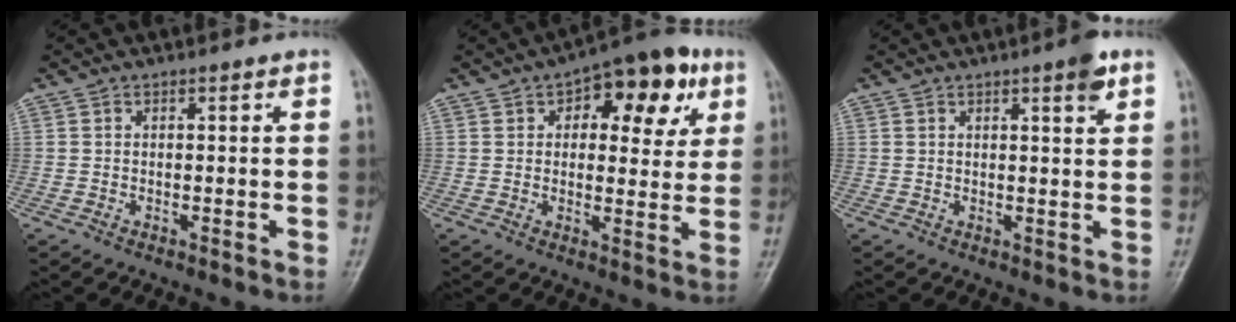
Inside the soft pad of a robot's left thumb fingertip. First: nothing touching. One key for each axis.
{"total": 14.1, "fx": 5.7, "fy": 7.4, "fz": 10.6, "tx": -0.089, "ty": 0.002, "tz": 0.071}
{"total": 3.6, "fx": 2.1, "fy": 0.6, "fz": 2.9, "tx": -0.036, "ty": -0.010, "tz": 0.026}